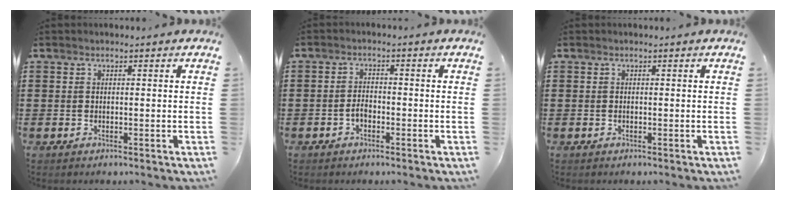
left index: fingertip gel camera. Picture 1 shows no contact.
{"total": 2.1, "force": [-0.9, 1.1, 1.5], "torque": [-0.039, 0.001, -0.020]}
{"total": 0.0}